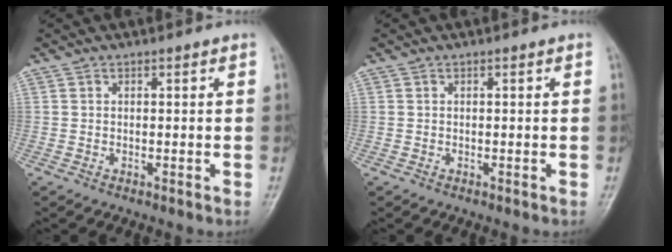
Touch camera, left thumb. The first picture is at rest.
{"total": 0.0}